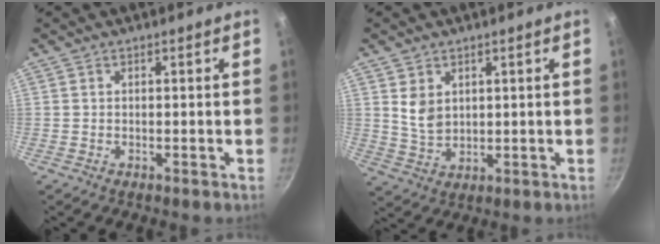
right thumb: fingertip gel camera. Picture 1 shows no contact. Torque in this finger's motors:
{"motor_torque": [-0.37, 0.50, 0.74, -0.07, 0.06]}